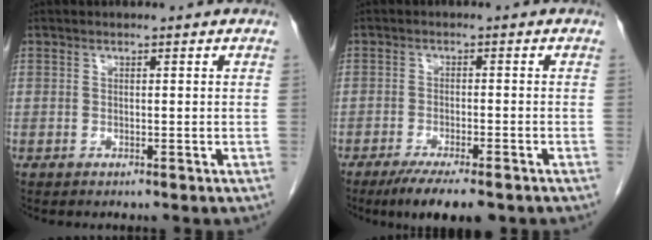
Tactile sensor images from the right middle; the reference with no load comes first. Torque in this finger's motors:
{"motor_torque": [0.75, -0.54, 0.14, 0.08]}